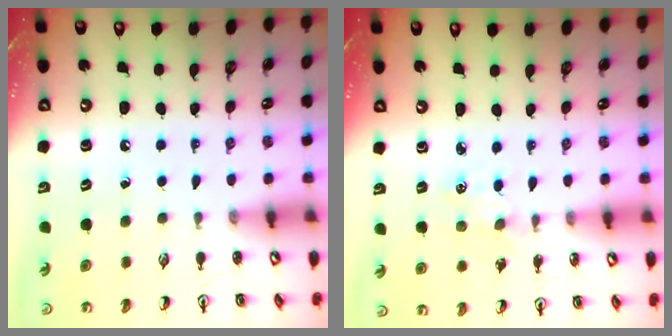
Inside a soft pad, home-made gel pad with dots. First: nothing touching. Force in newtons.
{"total": 1.4, "press": 1.4, "slide": 0.2}